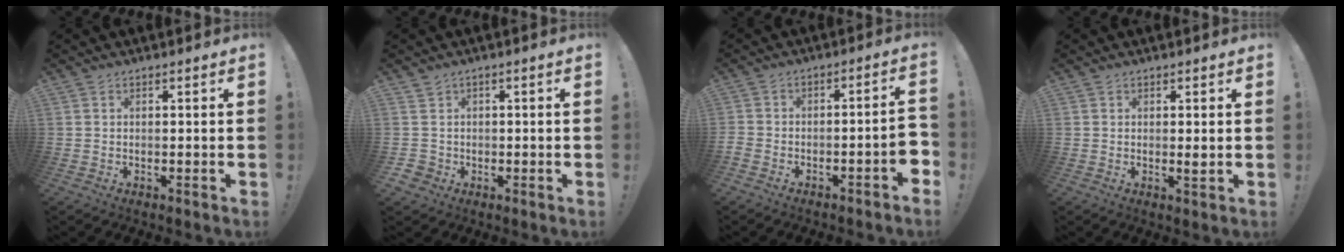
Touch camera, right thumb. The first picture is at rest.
{"total": 3.5, "force": [0.7, 3.3, 0.6], "torque": [-0.014, 0.002, 0.016]}
{"total": 5.7, "force": [-3.2, 1.4, 4.5], "torque": [-0.073, 0.005, -0.054]}
{"total": 1.7, "force": [0.4, 0.3, 1.7], "torque": [-0.013, -0.008, 0.003]}